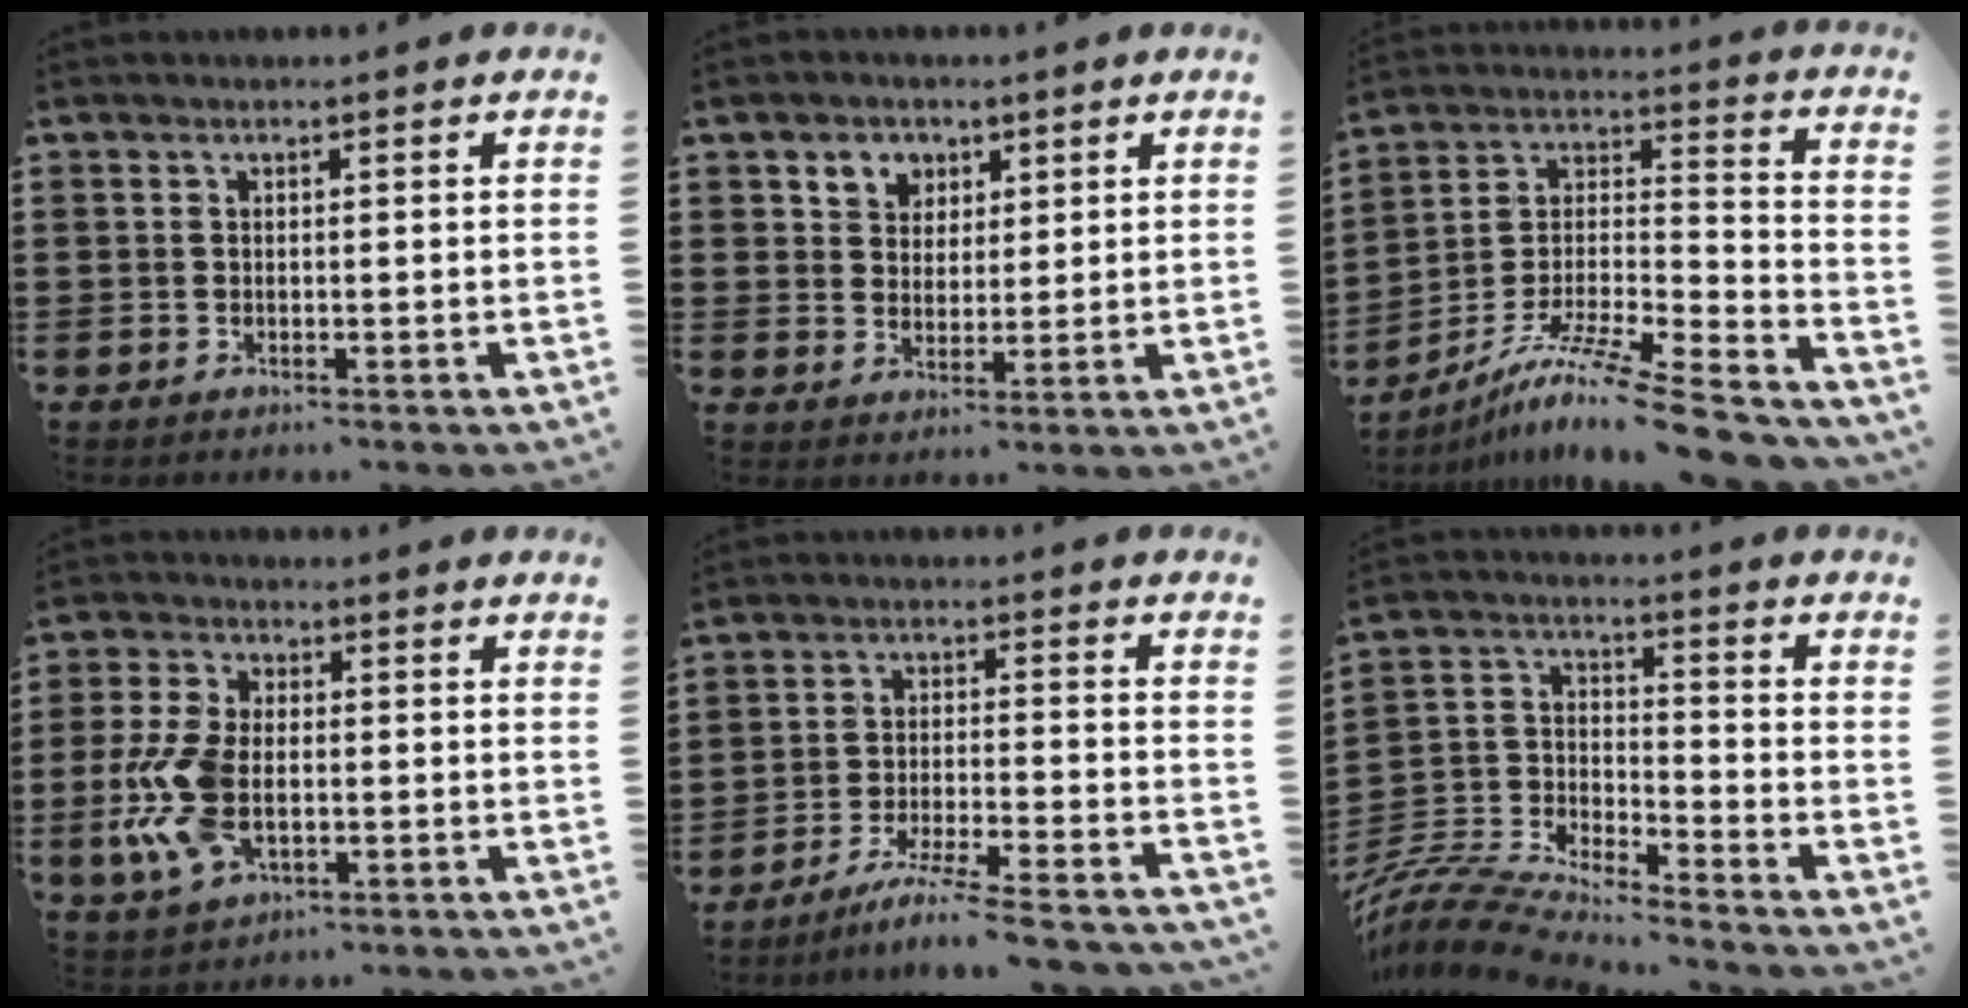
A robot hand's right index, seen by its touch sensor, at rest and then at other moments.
{"total": 3.9, "force": [2.0, 3.3, 0.3], "torque": [-0.024, 0.012, 0.036]}
{"total": 12.0, "force": [-9.5, 0.6, 7.3], "torque": [-0.123, 0.011, -0.183]}
{"total": 10.0, "force": [-1.9, 5.6, 8.1], "torque": [-0.200, -0.011, -0.037]}
{"total": 6.9, "force": [-6.1, -0.4, 3.2], "torque": [-0.062, -0.010, -0.118]}
{"total": 8.1, "force": [-7.8, 0.9, 2.0], "torque": [-0.061, -0.005, -0.163]}